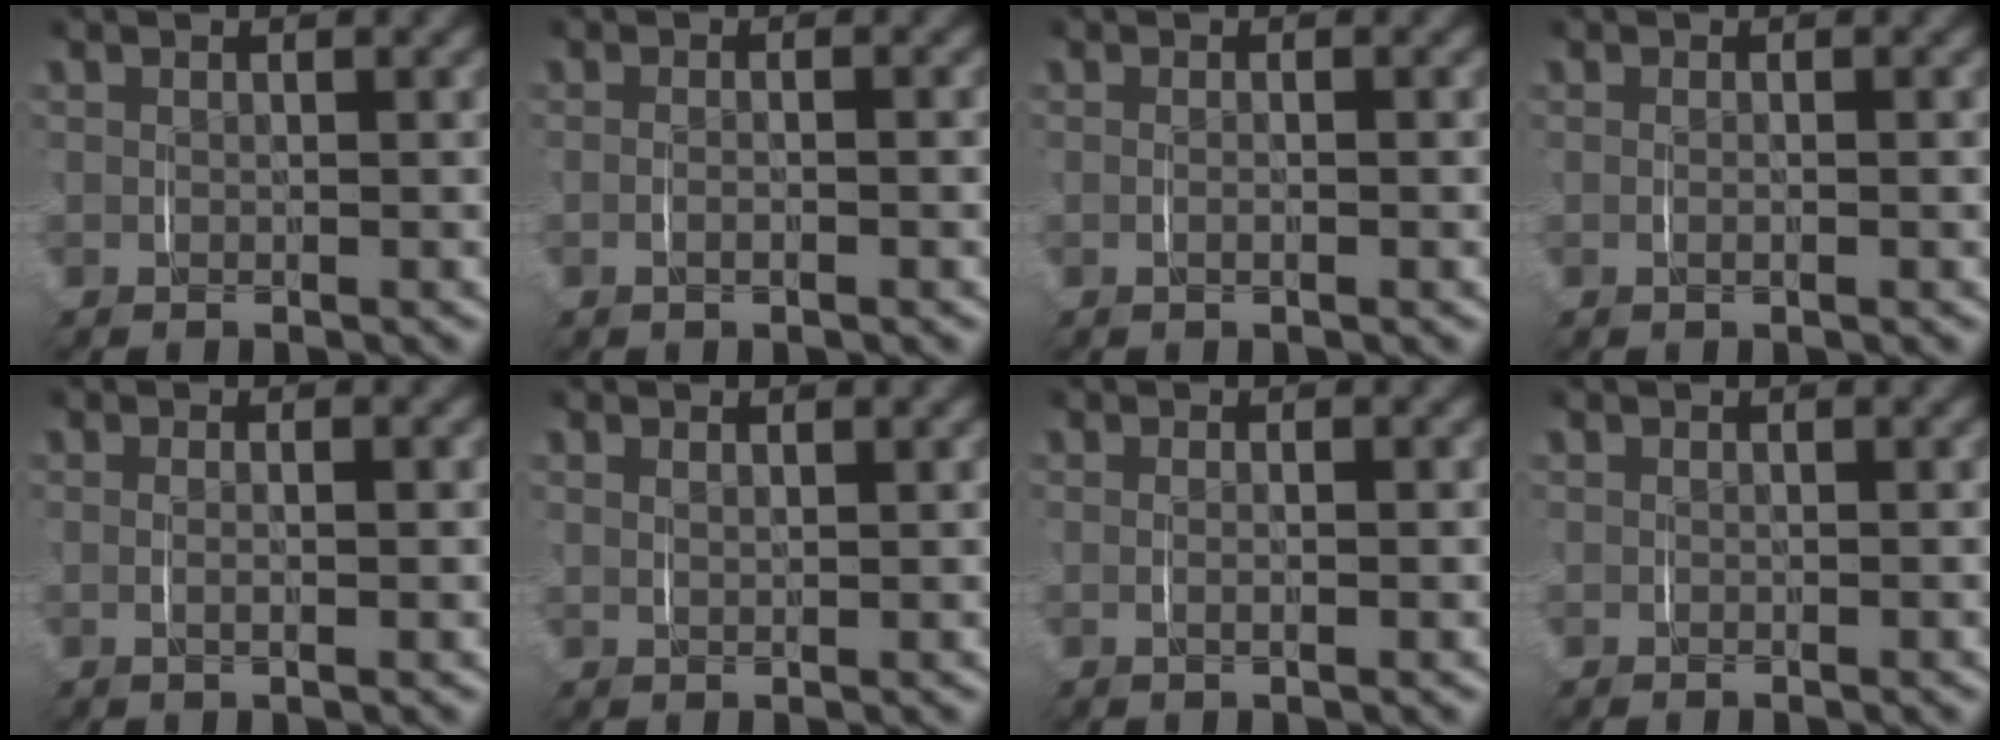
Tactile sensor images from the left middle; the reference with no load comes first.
{"total": 1.0, "force": [-0.4, 0.0, 0.9], "torque": [-0.021, -0.001, -0.006]}
{"total": 0.7, "force": [-0.2, -0.1, 0.7], "torque": [-0.016, -0.001, -0.002]}
{"total": 0.7, "force": [-0.1, -0.1, 0.7], "torque": [-0.016, -0.002, -0.001]}
{"total": 1.3, "force": [0.0, 0.0, 1.3], "torque": [-0.024, -0.003, 0.003]}
{"total": 0.8, "force": [0.7, 0.0, 0.4], "torque": [-0.007, -0.002, 0.016]}
{"total": 1.0, "force": [0.0, 0.0, 1.0], "torque": [-0.020, -0.003, 0.002]}
{"total": 0.0}